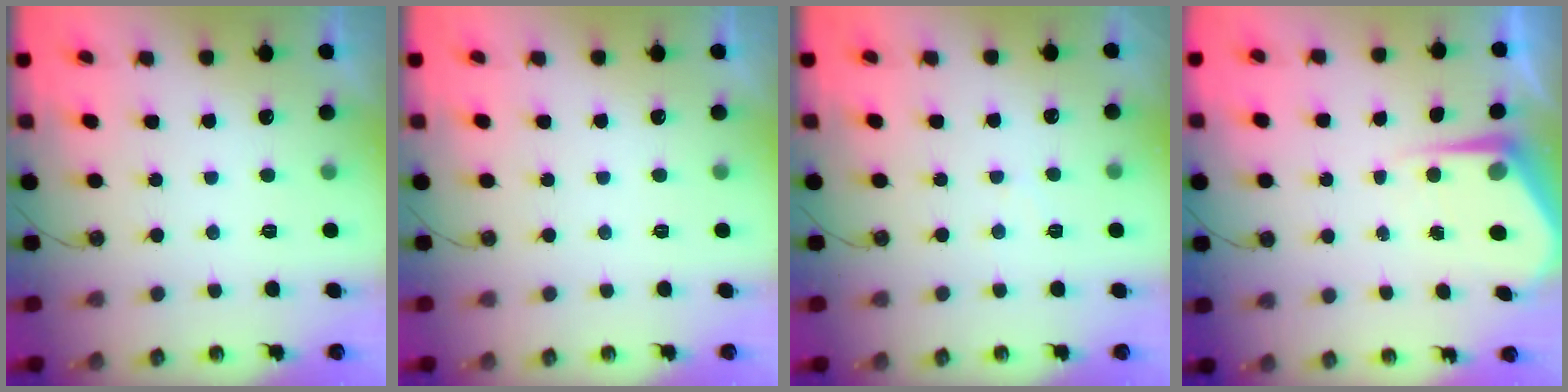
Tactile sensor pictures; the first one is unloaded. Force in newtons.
{"total": 0.0}
{"total": 3.5, "press": 3.5, "slide": 0.5}
{"total": 6.5, "press": 6.4, "slide": 0.6}